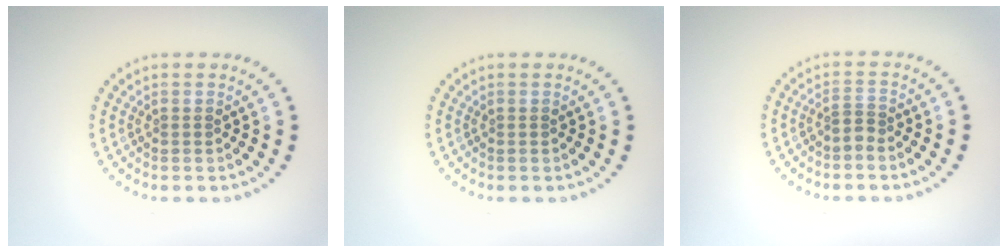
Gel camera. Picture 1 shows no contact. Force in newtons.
{"total": 0.0}
{"total": 1.1, "press": 0.7, "slide": 0.8}